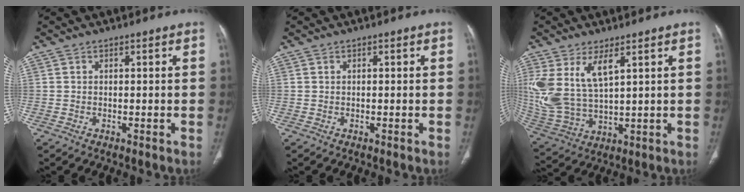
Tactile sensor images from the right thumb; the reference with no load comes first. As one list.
[{"total": 0.0}, {"total": 13.3, "force": [5.4, 6.3, 10.5], "torque": [-0.231, -0.021, 0.125]}]